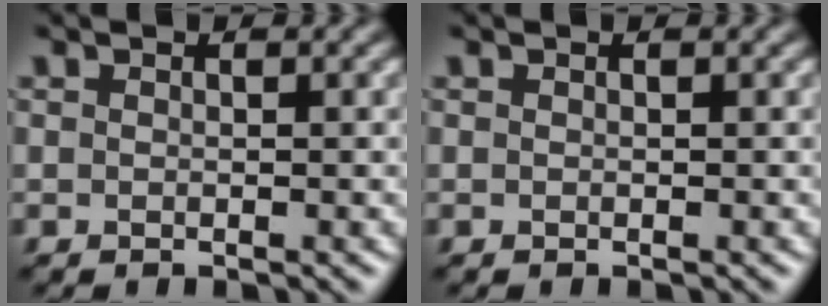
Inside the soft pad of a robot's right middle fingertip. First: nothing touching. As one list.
[{"total": 0.0}]